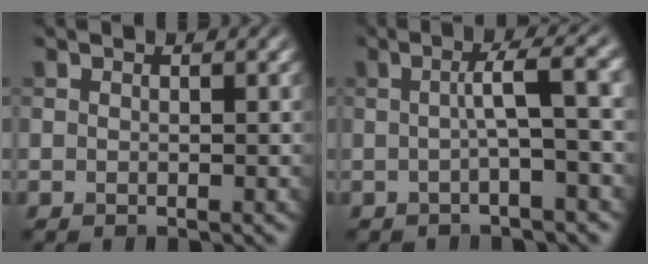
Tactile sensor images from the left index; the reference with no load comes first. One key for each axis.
{"total": 4.5, "fx": 0.2, "fy": 0.7, "fz": 4.4, "tx": -0.064, "ty": 0.014, "tz": -0.003}